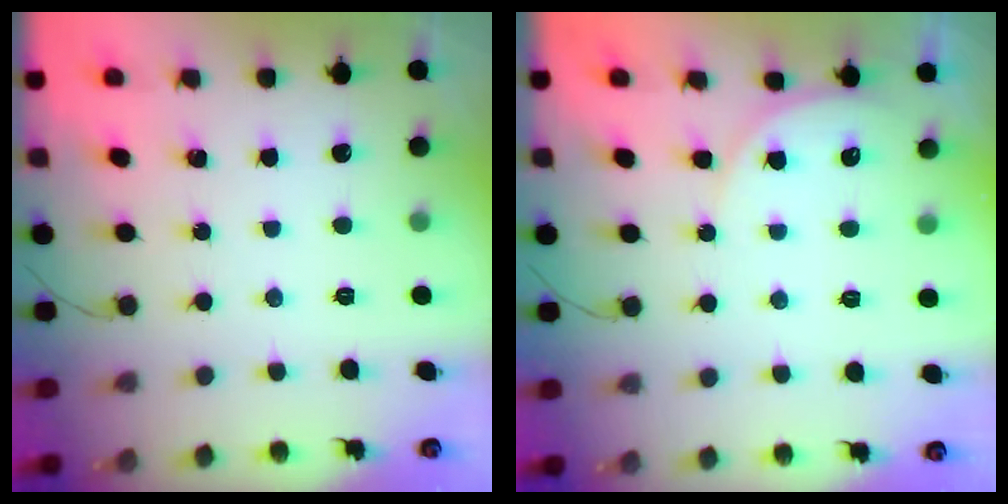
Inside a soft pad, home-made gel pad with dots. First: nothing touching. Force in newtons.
{"total": 5.1, "press": 5.1, "slide": 0.4}